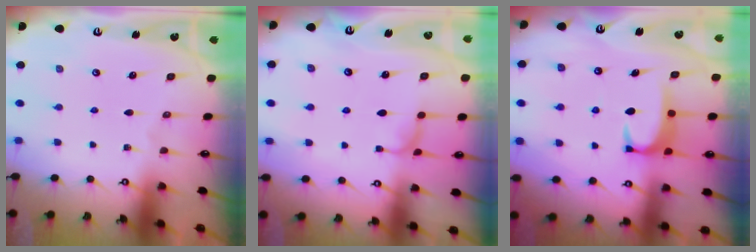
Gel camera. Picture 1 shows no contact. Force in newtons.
{"total": 1.1, "press": 0.9, "slide": 0.5}
{"total": 1.9, "press": 1.8, "slide": 0.6}